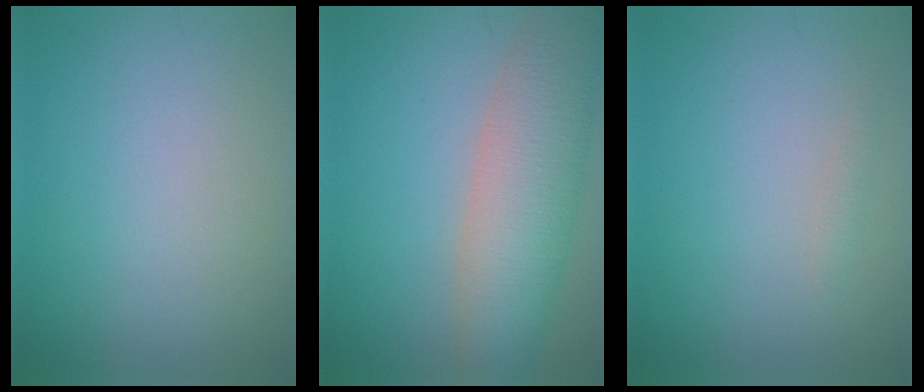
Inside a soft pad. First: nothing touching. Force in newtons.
{"total": 8.2, "press": 8.2, "slide": 0.3}
{"total": 0.6, "press": 0.6, "slide": 0.0}